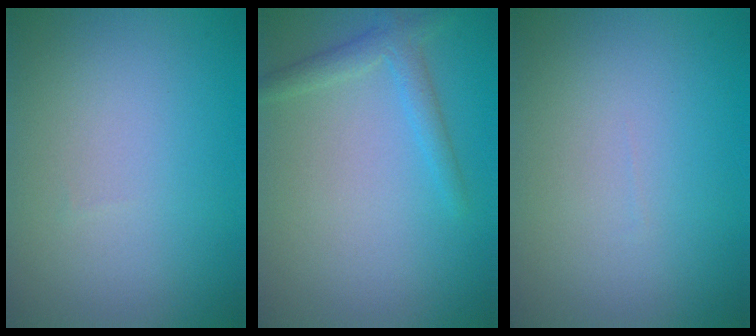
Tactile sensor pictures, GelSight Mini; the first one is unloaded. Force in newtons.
{"total": 2.1, "press": 2.1, "slide": 0.1}
{"total": 0.0}